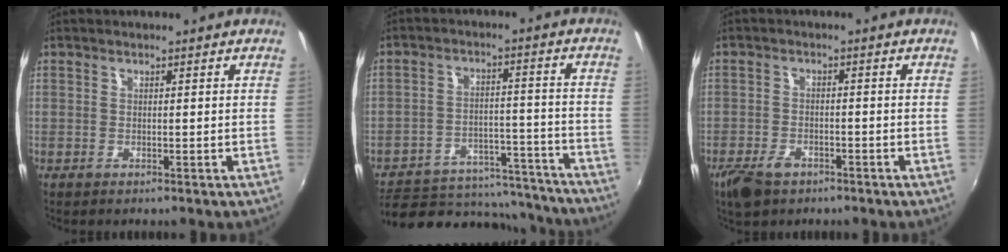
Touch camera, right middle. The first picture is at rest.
{"total": 18.3, "force": [-14.8, 8.9, 6.0], "torque": [-0.125, 0.035, -0.174]}
{"total": 6.4, "force": [-4.4, 3.4, 3.2], "torque": [-0.091, -0.014, -0.079]}